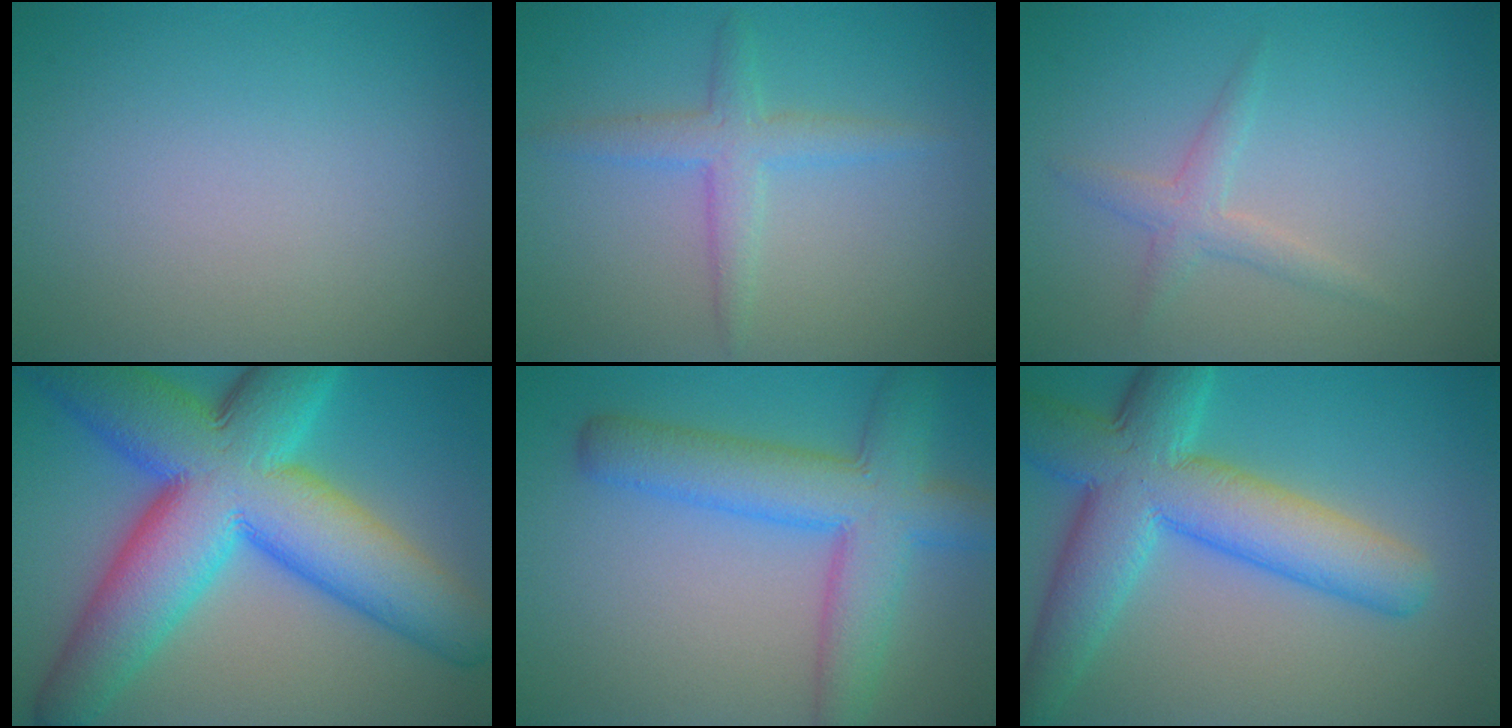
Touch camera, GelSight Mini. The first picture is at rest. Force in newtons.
{"total": 2.7, "press": 2.7, "slide": 0.1}
{"total": 1.8, "press": 1.8, "slide": 0.1}
{"total": 15.8, "press": 15.8, "slide": 0.1}
{"total": 7.3, "press": 7.2, "slide": 0.3}
{"total": 9.5, "press": 9.5, "slide": 0.2}